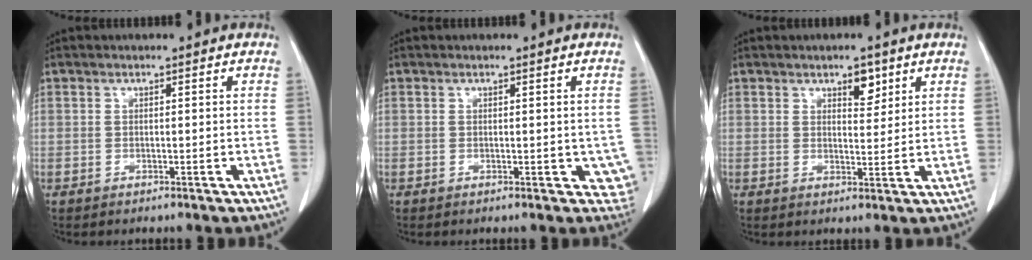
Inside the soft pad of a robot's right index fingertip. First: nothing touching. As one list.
[{"total": 3.0, "force": [-0.3, 1.9, 2.2], "torque": [-0.002, 0.003, 0.000]}, {"total": 3.3, "force": [2.0, 1.4, 2.1], "torque": [-0.030, -0.004, 0.033]}]